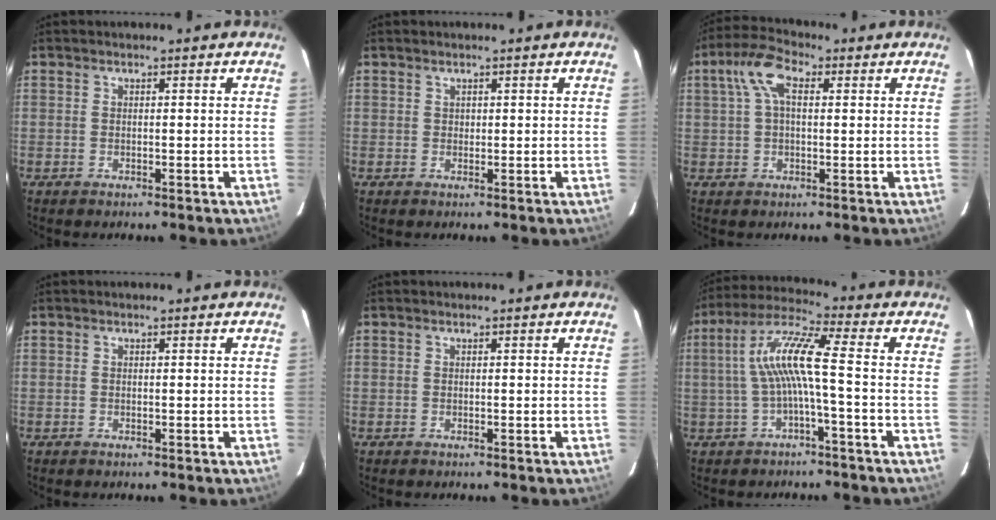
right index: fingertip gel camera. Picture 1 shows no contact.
{"total": 0.6, "force": [0.4, 0.5, 0.1], "torque": [0.000, 0.004, 0.006]}
{"total": 7.2, "force": [2.1, 3.5, 5.9], "torque": [-0.119, 0.023, 0.037]}
{"total": 0.0}
{"total": 0.0}
{"total": 9.2, "force": [-1.1, 0.0, 9.2], "torque": [-0.196, 0.017, -0.017]}